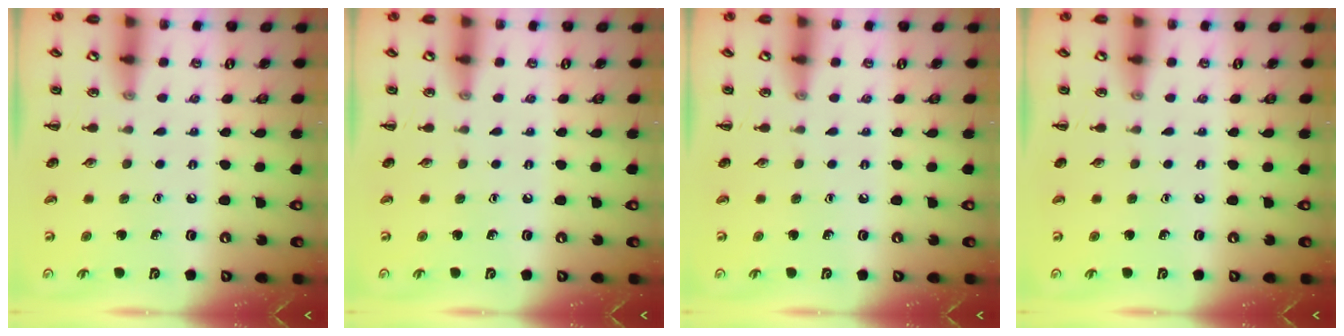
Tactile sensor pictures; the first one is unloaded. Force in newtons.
{"total": 0.0}
{"total": 0.0}
{"total": 0.0}